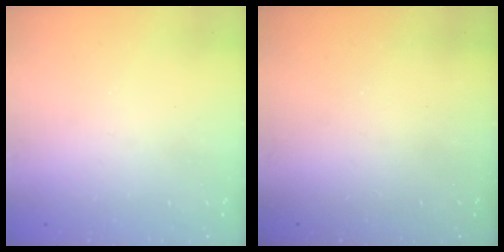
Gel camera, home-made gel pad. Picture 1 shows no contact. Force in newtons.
{"total": 0.0}